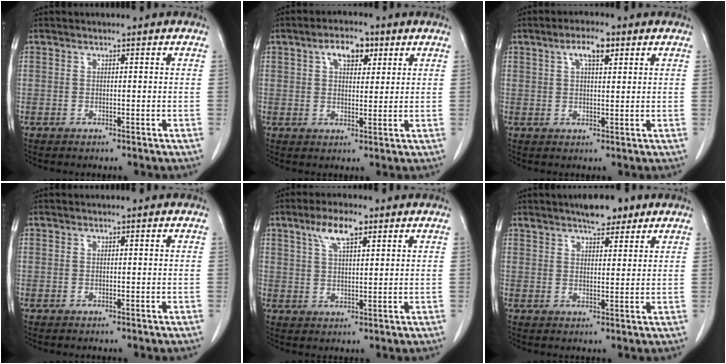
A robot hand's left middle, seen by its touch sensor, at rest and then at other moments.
{"total": 5.2, "force": [2.5, 2.6, 3.7], "torque": [-0.063, 0.013, 0.041]}
{"total": 4.3, "force": [2.2, 1.3, 3.5], "torque": [-0.069, 0.008, 0.040]}
{"total": 0.0}
{"total": 5.8, "force": [3.4, 1.7, 4.4], "torque": [-0.091, 0.010, 0.064]}
{"total": 5.6, "force": [4.2, 1.6, 3.3], "torque": [-0.054, 0.007, 0.066]}